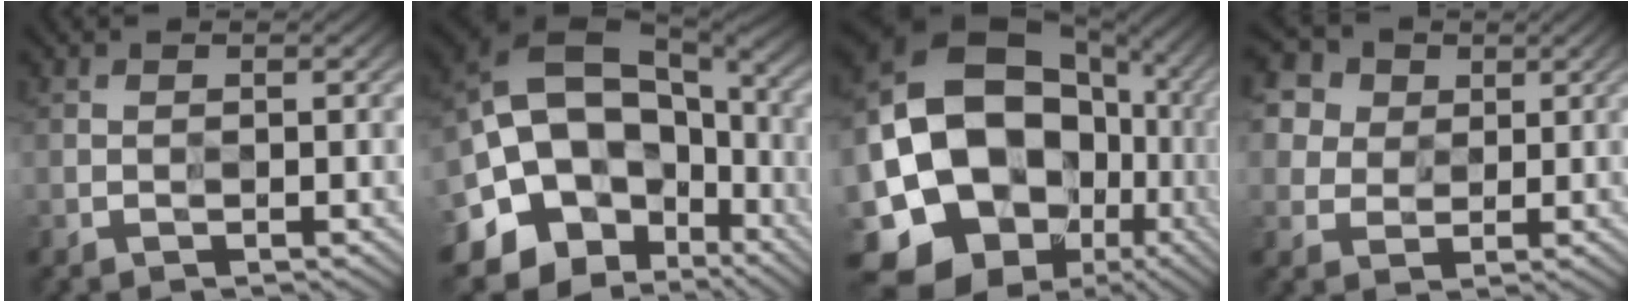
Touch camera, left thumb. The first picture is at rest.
{"total": 18.7, "force": [-4.7, 15.6, 9.2], "torque": [-0.168, -0.012, -0.091]}
{"total": 20.4, "force": [-3.0, 17.8, 9.3], "torque": [-0.200, -0.024, -0.072]}
{"total": 11.0, "force": [6.7, 7.7, 4.1], "torque": [-0.154, 0.021, 0.127]}